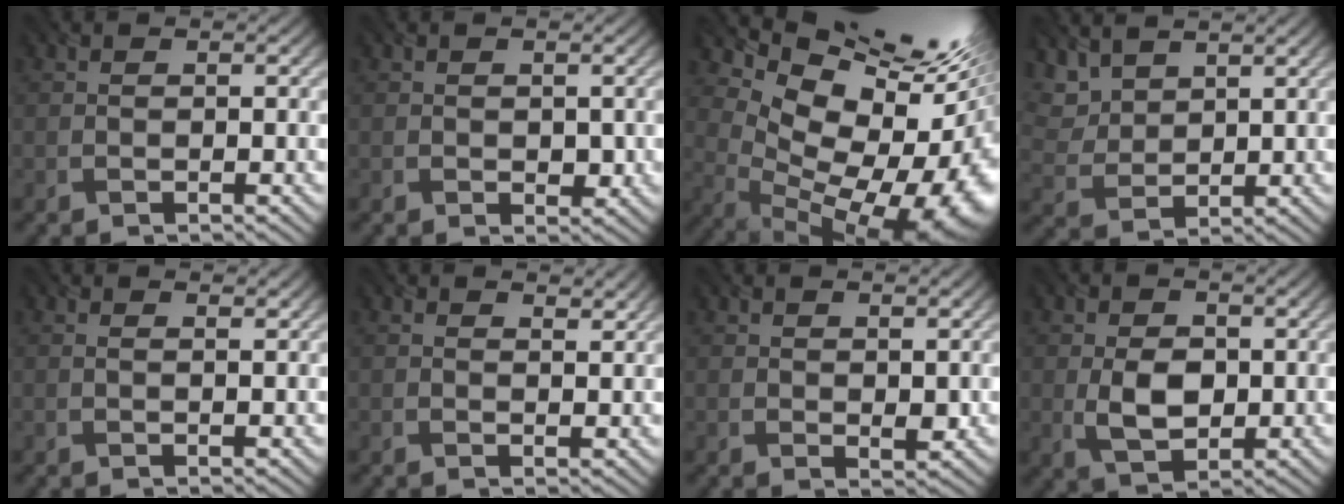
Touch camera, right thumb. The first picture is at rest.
{"total": 1.3, "force": [0.1, 1.0, 0.8], "torque": [-0.015, -0.008, 0.005]}
{"total": 18.2, "force": [4.2, 11.4, 13.6], "torque": [-0.148, 0.015, 0.115]}
{"total": 5.5, "force": [4.0, 2.7, 2.5], "torque": [-0.070, -0.007, 0.089]}
{"total": 1.3, "force": [1.0, 0.3, 0.8], "torque": [-0.020, -0.005, 0.015]}
{"total": 2.8, "force": [2.1, 1.1, 1.5], "torque": [-0.034, -0.003, 0.037]}
{"total": 2.0, "force": [0.9, 1.0, 1.5], "torque": [-0.027, -0.008, 0.021]}
{"total": 5.4, "force": [0.0, 3.6, 4.0], "torque": [-0.083, -0.006, 0.003]}